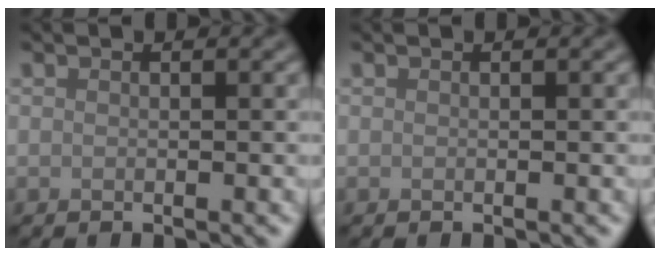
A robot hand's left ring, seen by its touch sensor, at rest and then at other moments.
{"total": 0.0}